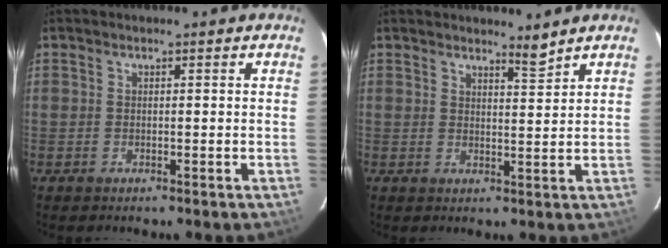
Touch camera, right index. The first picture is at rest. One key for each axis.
{"total": 2.6, "fx": 2.4, "fy": -0.2, "fz": 1.1, "tx": -0.016, "ty": -0.010, "tz": 0.036}